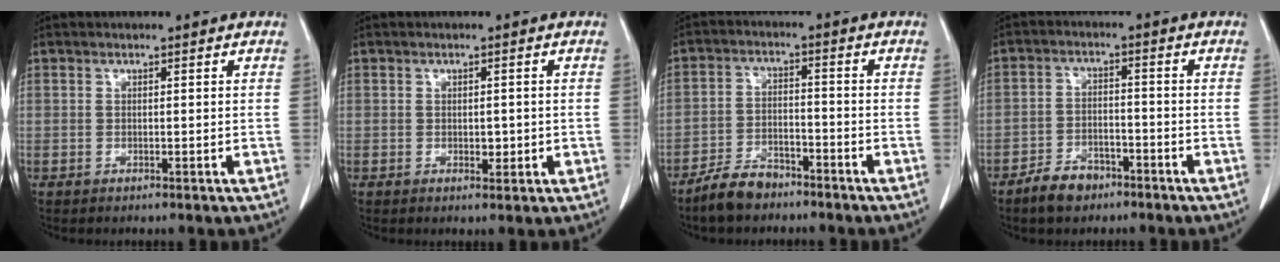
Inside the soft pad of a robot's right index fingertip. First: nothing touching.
{"total": 1.9, "force": [-0.3, 1.1, 1.6], "torque": [-0.019, 0.000, 0.001]}
{"total": 6.3, "force": [-5.3, 2.4, 2.6], "torque": [-0.055, -0.004, -0.096]}
{"total": 5.6, "force": [-4.1, 2.8, 2.5], "torque": [-0.050, 0.002, -0.067]}